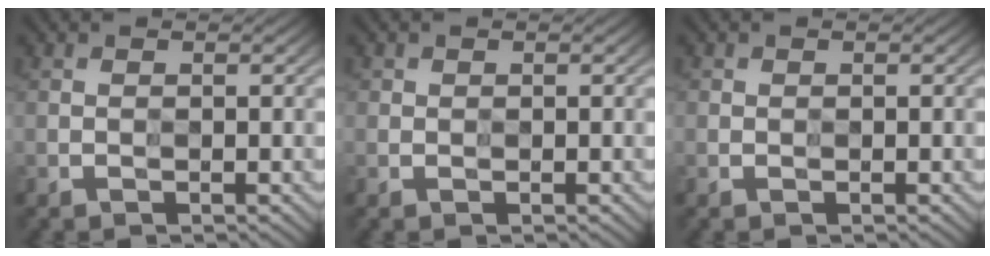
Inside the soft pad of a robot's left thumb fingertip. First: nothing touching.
{"total": 1.0, "force": [0.5, 0.9, 0.1], "torque": [-0.001, -0.001, 0.008]}
{"total": 0.7, "force": [0.2, 0.6, 0.1], "torque": [0.000, 0.000, 0.002]}